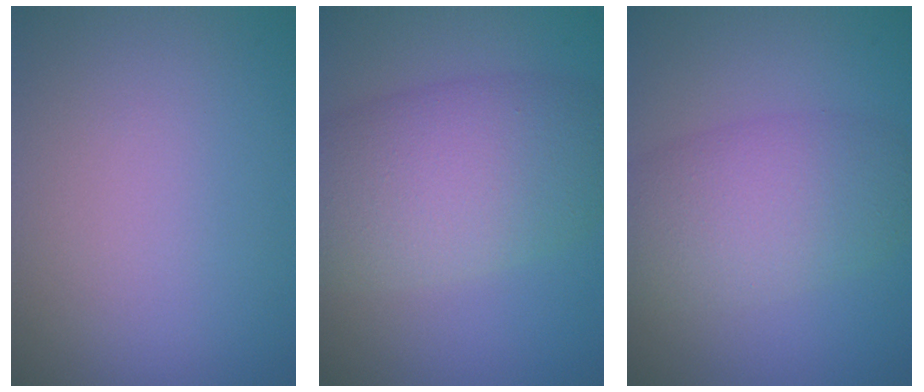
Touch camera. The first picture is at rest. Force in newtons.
{"total": 8.6, "press": 8.6, "slide": 0.6}
{"total": 6.1, "press": 6.1, "slide": 0.3}